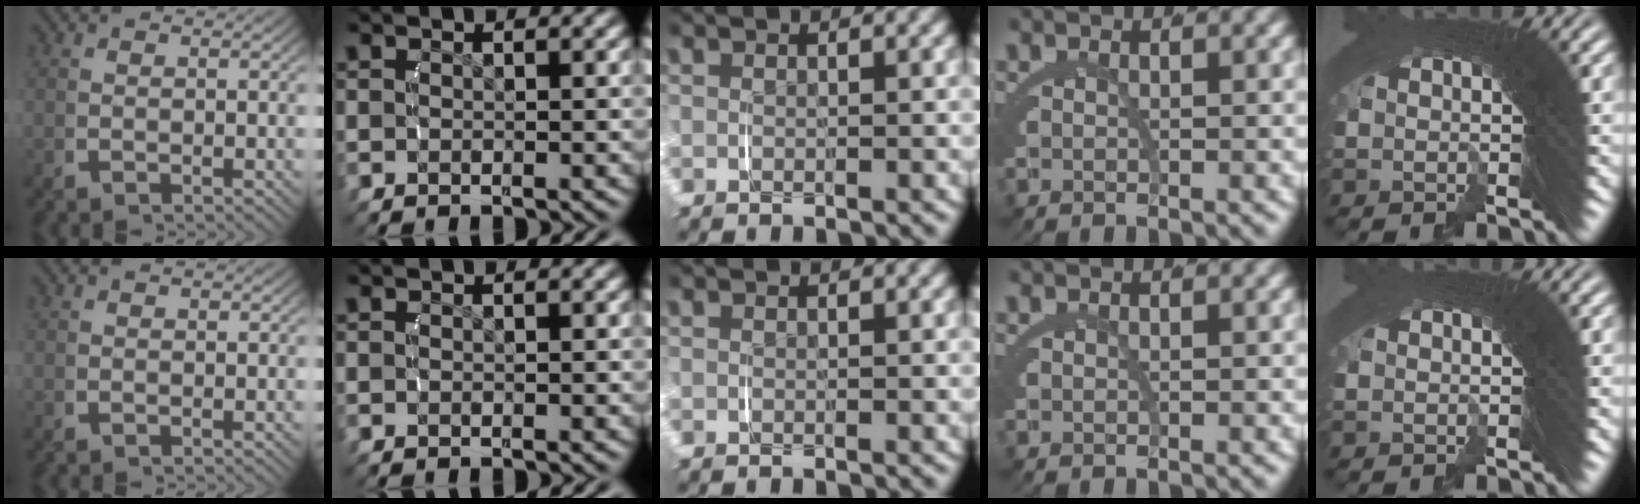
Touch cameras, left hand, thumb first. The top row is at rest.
{}